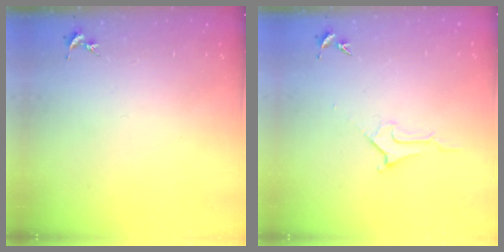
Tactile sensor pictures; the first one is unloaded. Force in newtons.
{"total": 2.8, "press": 2.8, "slide": 0.4}